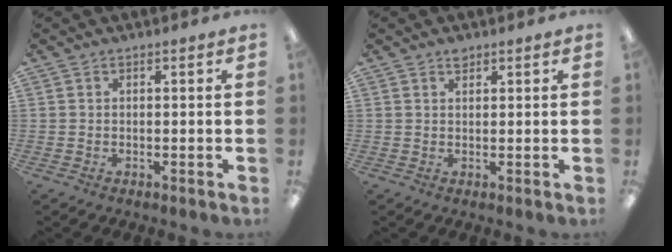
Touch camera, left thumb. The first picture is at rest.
{"total": 1.7, "force": [1.4, 0.8, 0.6], "torque": [-0.006, -0.004, 0.025]}